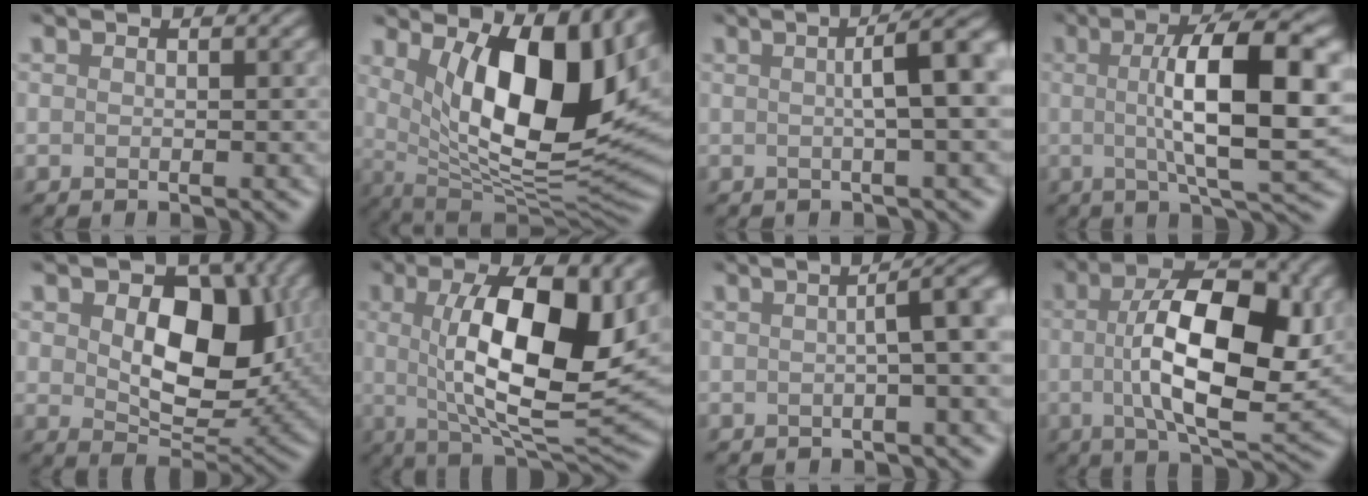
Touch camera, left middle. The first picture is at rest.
{"total": 11.8, "force": [3.6, 4.2, 10.5], "torque": [-0.168, -0.013, 0.079]}
{"total": 4.5, "force": [0.4, 0.3, 4.5], "torque": [-0.061, 0.018, 0.021]}
{"total": 9.2, "force": [0.7, 1.6, 9.1], "torque": [-0.143, 0.012, 0.030]}
{"total": 8.0, "force": [1.1, 5.0, 6.1], "torque": [-0.128, -0.005, 0.046]}
{"total": 10.8, "force": [1.5, 3.0, 10.3], "torque": [-0.177, -0.002, 0.050]}
{"total": 3.6, "force": [-0.3, 0.4, 3.6], "torque": [-0.047, 0.015, 0.015]}
{"total": 8.9, "force": [0.4, 3.0, 8.4], "torque": [-0.160, 0.006, 0.028]}